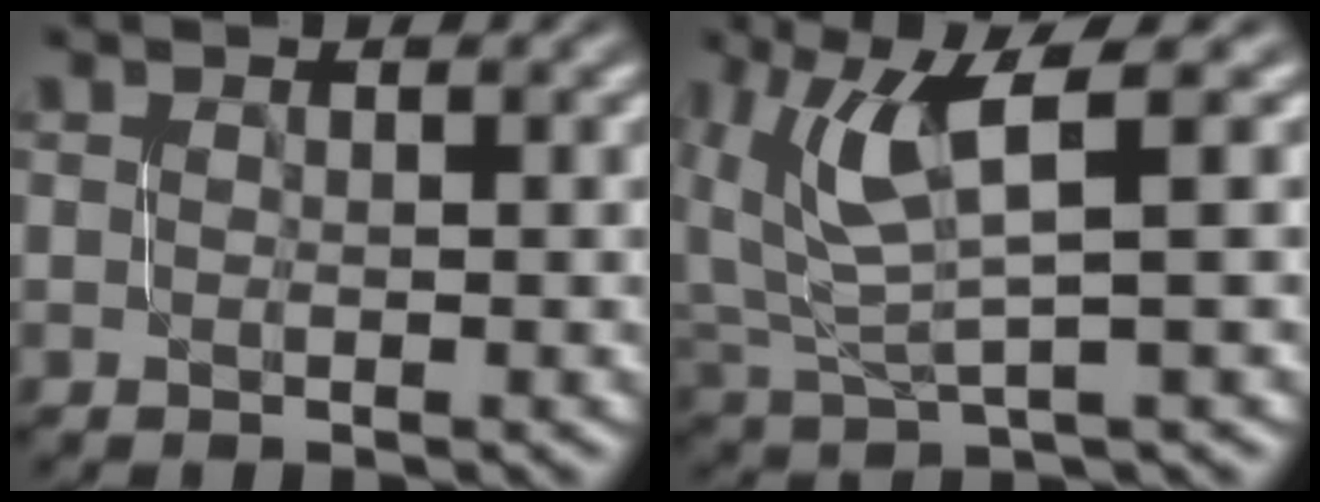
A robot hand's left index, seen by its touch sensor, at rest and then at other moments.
{"total": 4.9, "force": [2.5, 1.1, 4.1], "torque": [-0.098, 0.003, 0.055]}